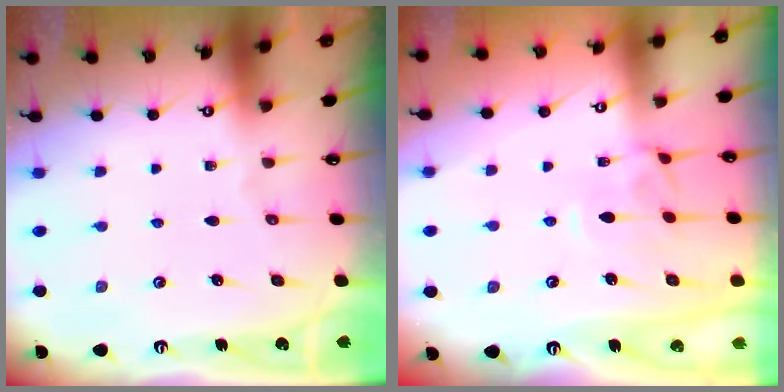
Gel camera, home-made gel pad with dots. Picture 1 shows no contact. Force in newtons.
{"total": 1.3, "press": 1.2, "slide": 0.6}